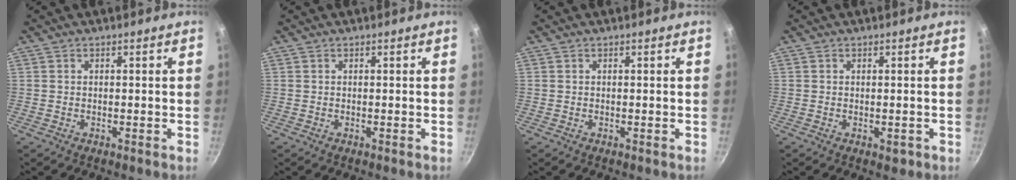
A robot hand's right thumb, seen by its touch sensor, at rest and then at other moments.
{"total": 0.0}
{"total": 0.0}
{"total": 1.7, "force": [-0.5, 1.0, 1.2], "torque": [-0.013, -0.002, -0.007]}